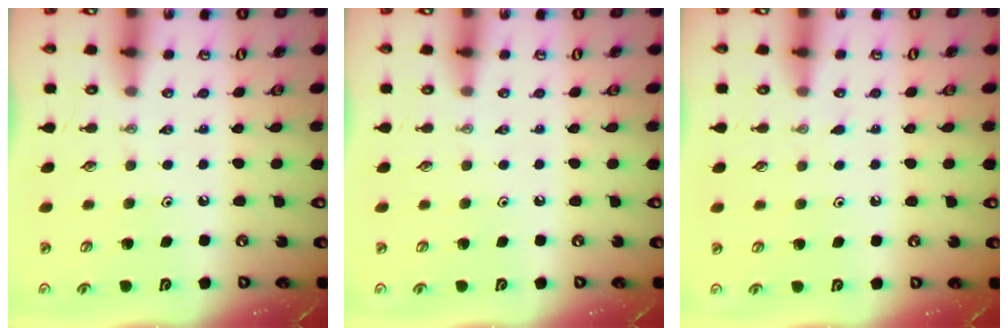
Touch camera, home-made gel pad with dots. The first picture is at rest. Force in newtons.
{"total": 0.0}
{"total": 4.3, "press": 4.3, "slide": 0.4}